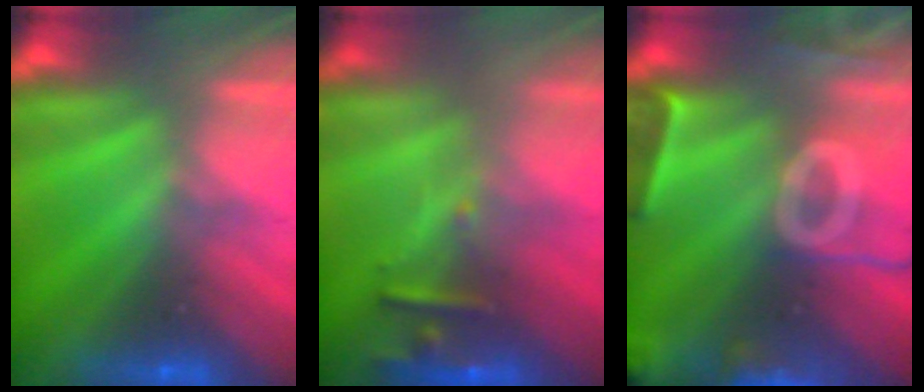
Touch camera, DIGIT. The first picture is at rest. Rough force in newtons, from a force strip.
{"total": 2.4}
{"total": 9.6}